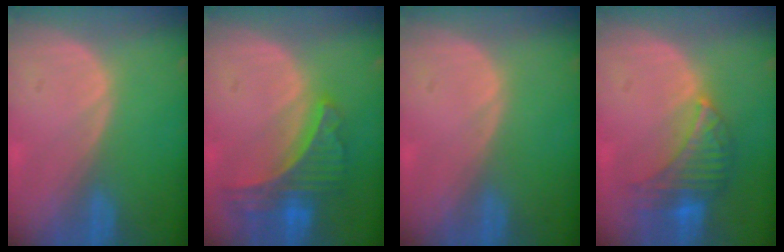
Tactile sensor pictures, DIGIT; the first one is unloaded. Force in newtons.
{"total": 7.9, "press": 7.0, "slide": 3.7}
{"total": 0.0}
{"total": 7.7, "press": 7.1, "slide": 3.0}